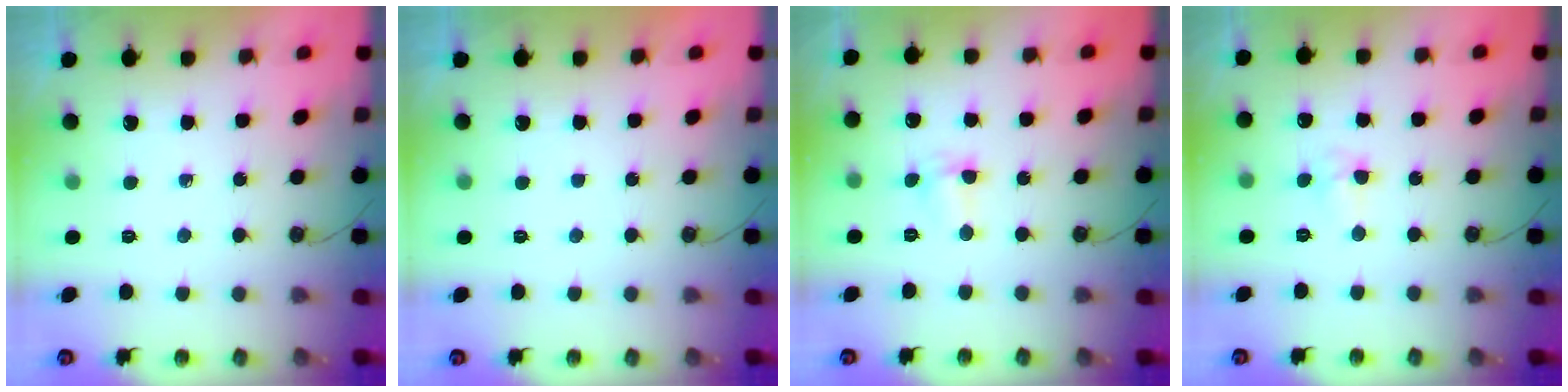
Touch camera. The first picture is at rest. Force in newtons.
{"total": 0.0}
{"total": 1.7, "press": 1.6, "slide": 0.6}
{"total": 3.0, "press": 2.8, "slide": 1.1}